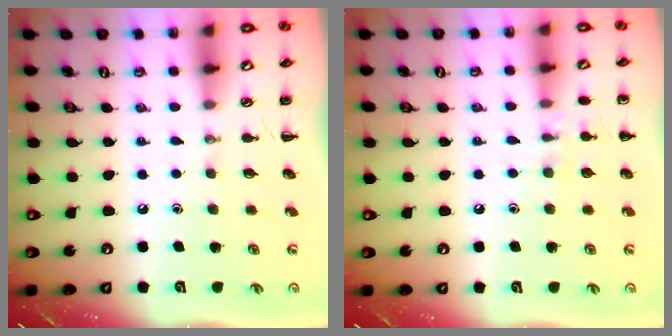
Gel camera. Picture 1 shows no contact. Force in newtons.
{"total": 7.2, "press": 6.9, "slide": 1.9}